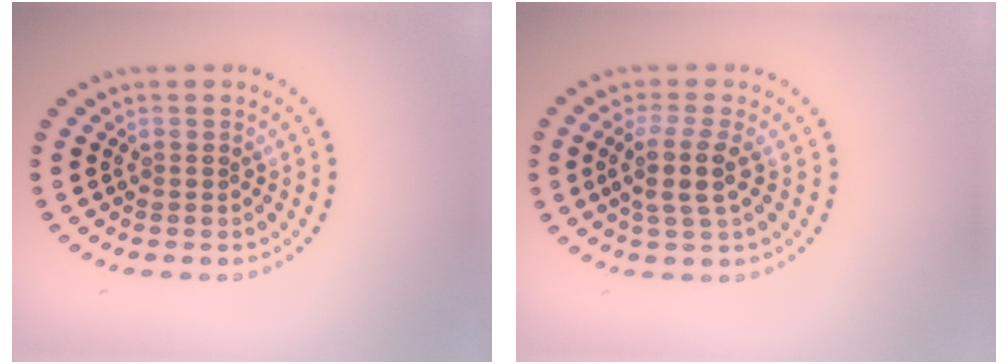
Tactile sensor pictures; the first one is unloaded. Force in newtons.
{"total": 2.9, "press": 2.4, "slide": 1.7}